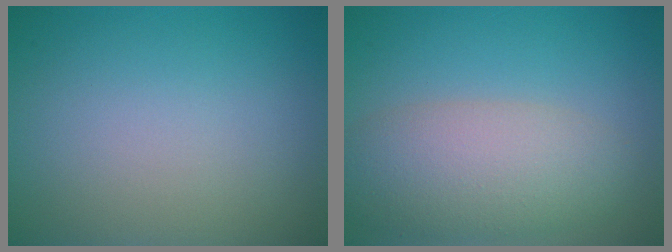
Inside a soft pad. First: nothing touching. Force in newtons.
{"total": 6.1, "press": 6.0, "slide": 0.5}